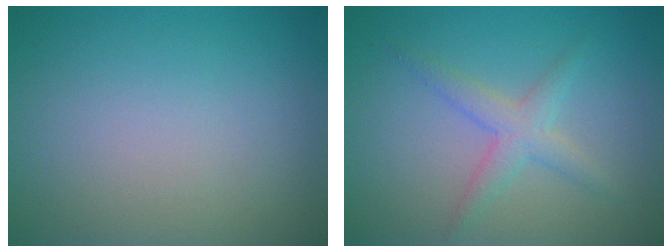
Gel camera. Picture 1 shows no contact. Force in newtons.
{"total": 2.5, "press": 2.5, "slide": 0.1}